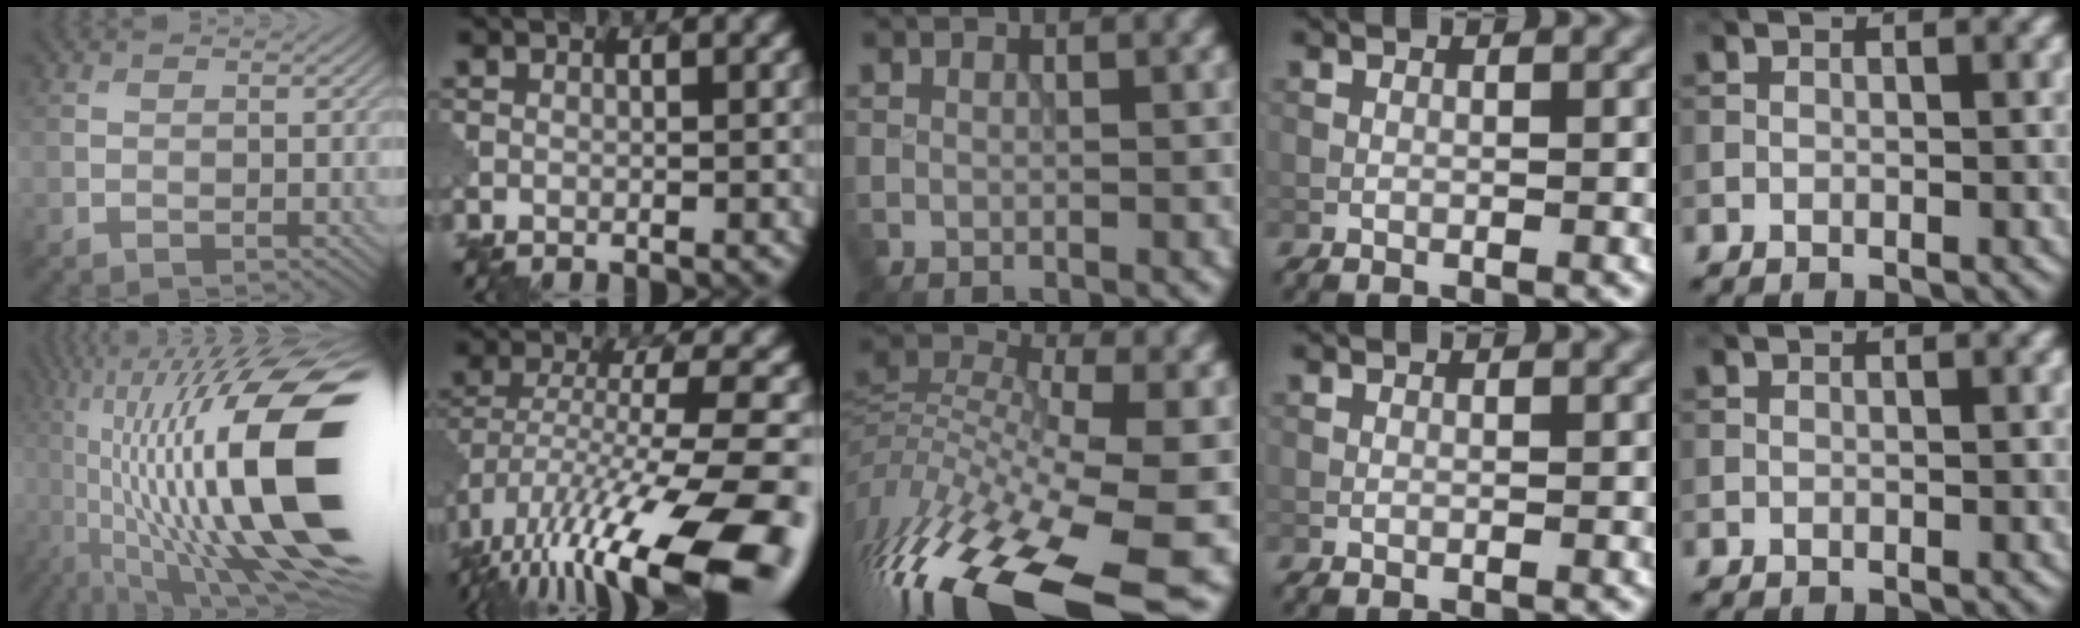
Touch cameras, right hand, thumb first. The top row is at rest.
{"thumb": {"total": 21.7, "force": [-2.1, 6.6, 20.5], "torque": [-0.352, 0.015, -0.040]}, "index": {"total": 16.3, "force": [-8.9, 4.4, 12.9], "torque": [-0.233, -0.006, -0.139]}, "middle": {"total": 16.6, "force": [-7.7, 6.0, 13.4], "torque": [-0.278, 0.000, -0.131]}}